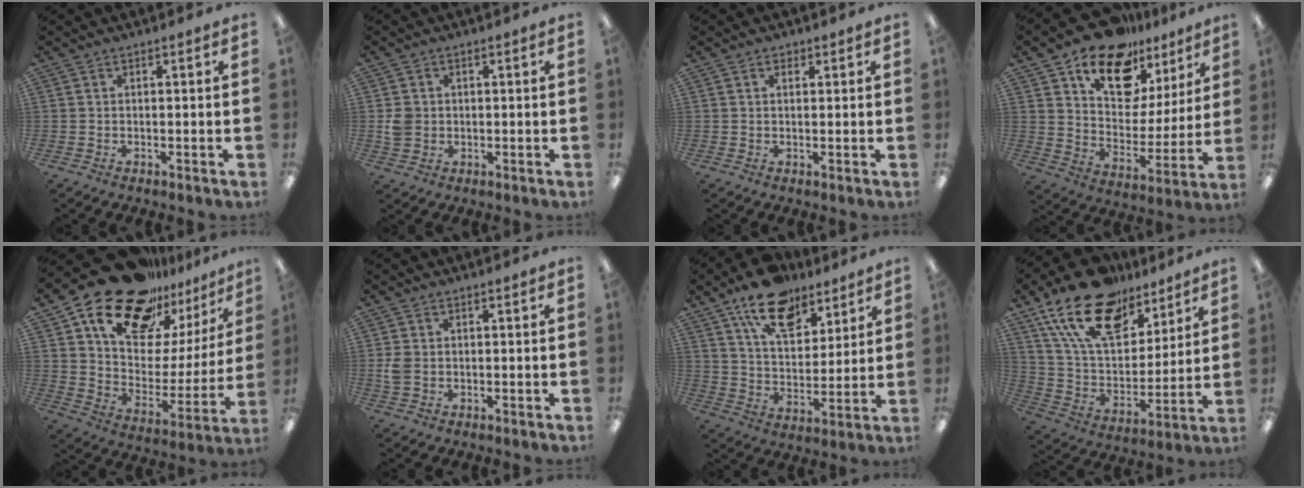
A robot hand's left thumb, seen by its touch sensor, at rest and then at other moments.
{"total": 3.9, "force": [-0.1, 3.6, 1.5], "torque": [-0.021, 0.005, -0.002]}
{"total": 1.3, "force": [0.7, 0.8, 0.8], "torque": [-0.008, -0.002, 0.011]}
{"total": 16.8, "force": [12.6, 9.0, 6.5], "torque": [-0.122, -0.082, 0.229]}
{"total": 22.4, "force": [17.0, 11.3, 9.2], "torque": [-0.166, -0.107, 0.302]}
{"total": 3.6, "force": [-0.2, 2.8, 2.4], "torque": [-0.040, 0.003, -0.006]}
{"total": 15.2, "force": [10.8, 7.7, 7.4], "torque": [-0.121, -0.052, 0.196]}
{"total": 21.4, "force": [14.1, 11.2, 11.5], "torque": [-0.222, -0.073, 0.253]}